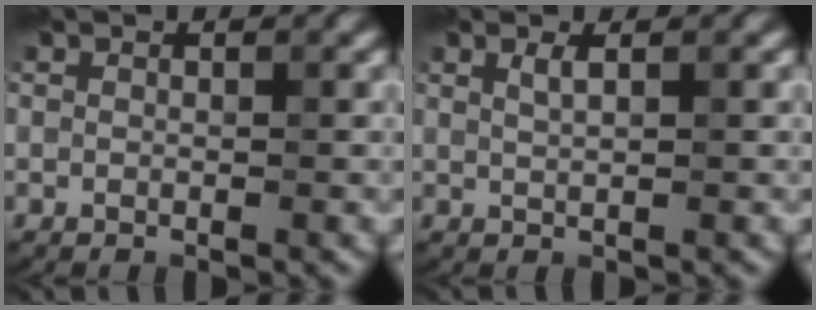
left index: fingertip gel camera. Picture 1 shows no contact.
{"total": 1.0, "force": [0.8, 0.0, 0.7], "torque": [-0.015, 0.001, 0.014]}